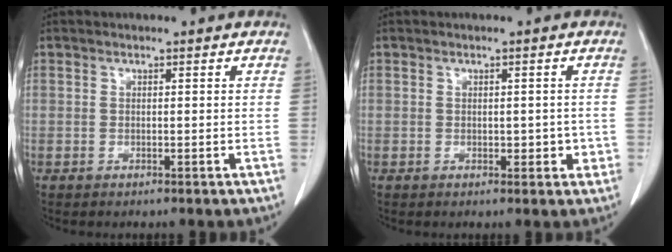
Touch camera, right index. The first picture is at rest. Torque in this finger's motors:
{"motor_torque": [-0.04, 0.22, 0.05, 0.05]}